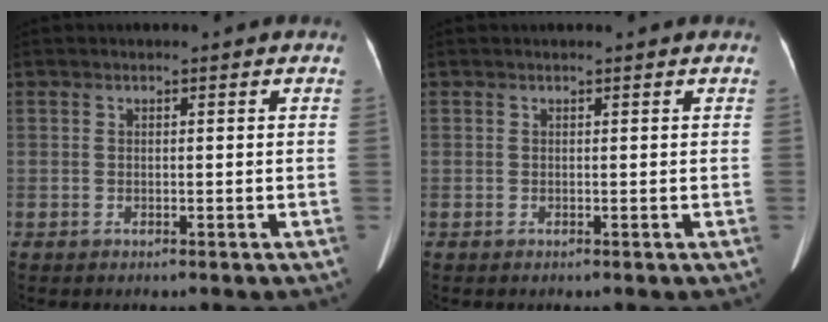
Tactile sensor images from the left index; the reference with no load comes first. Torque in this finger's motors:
{"motor_torque": [-0.28, 0.39, -0.04, -0.03]}